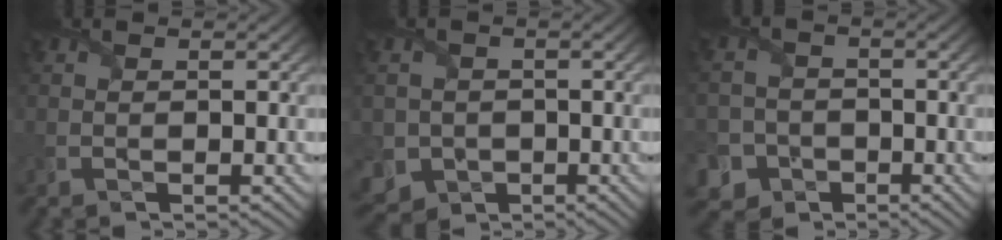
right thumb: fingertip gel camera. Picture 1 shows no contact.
{"total": 5.6, "force": [-1.8, 5.0, 1.7], "torque": [-0.054, -0.020, -0.036]}
{"total": 7.2, "force": [-3.7, 6.0, 1.2], "torque": [-0.037, -0.020, -0.090]}